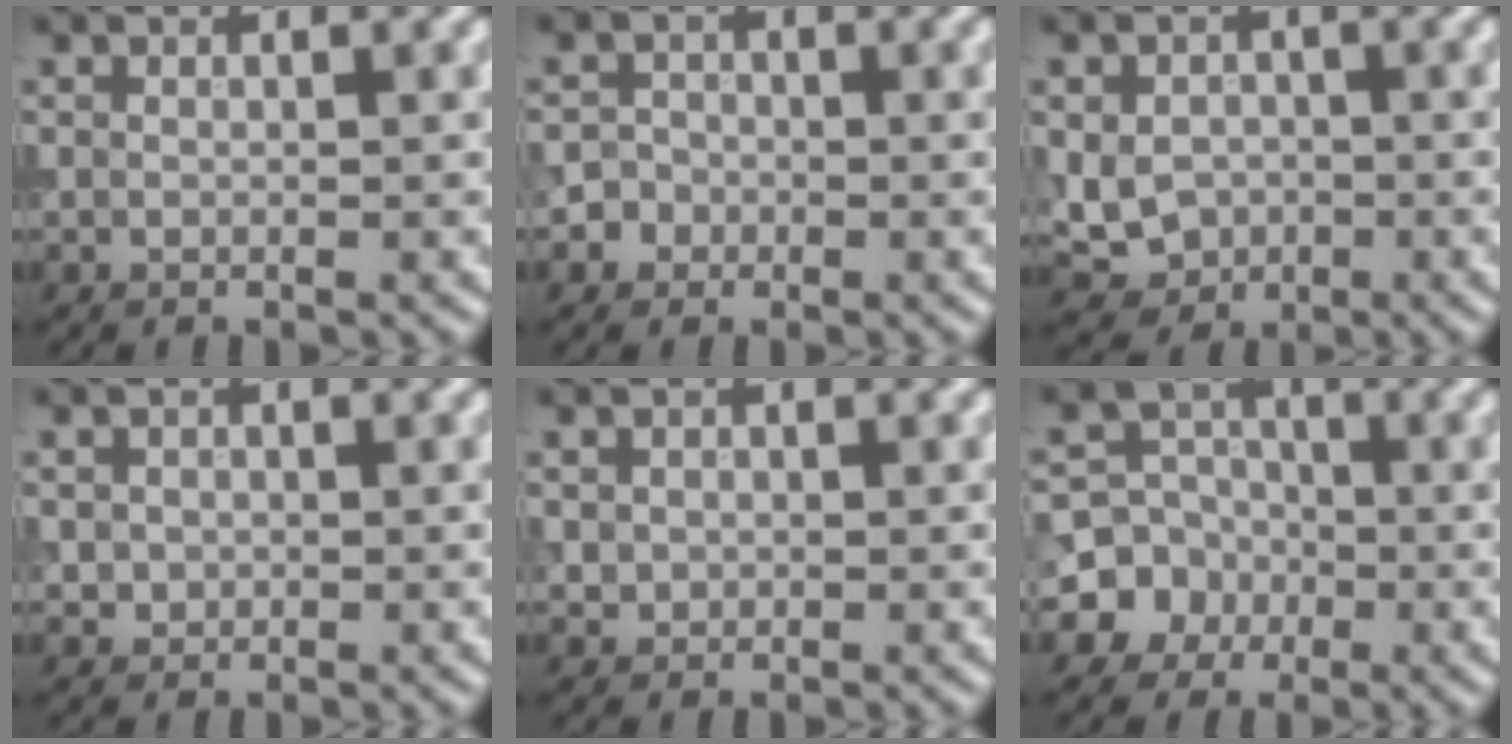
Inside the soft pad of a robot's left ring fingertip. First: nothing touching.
{"total": 2.2, "force": [-0.8, 2.0, 0.2], "torque": [0.025, 0.007, -0.021]}
{"total": 4.5, "force": [-0.7, 3.9, 2.2], "torque": [-0.032, -0.005, -0.020]}
{"total": 1.2, "force": [0.0, 1.1, 0.3], "torque": [0.003, -0.004, 0.000]}
{"total": 1.0, "force": [0.1, 0.9, 0.2], "torque": [0.002, -0.004, 0.001]}
{"total": 6.4, "force": [-1.9, 6.1, 0.8], "torque": [0.000, 0.004, -0.056]}